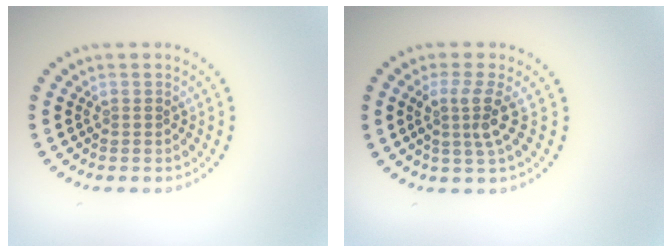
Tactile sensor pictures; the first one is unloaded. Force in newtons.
{"total": 2.7, "press": 2.0, "slide": 1.9}